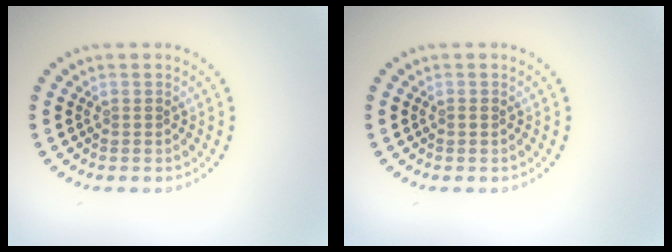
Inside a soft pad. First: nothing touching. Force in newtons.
{"total": 0.6, "press": 0.6, "slide": 0.1}